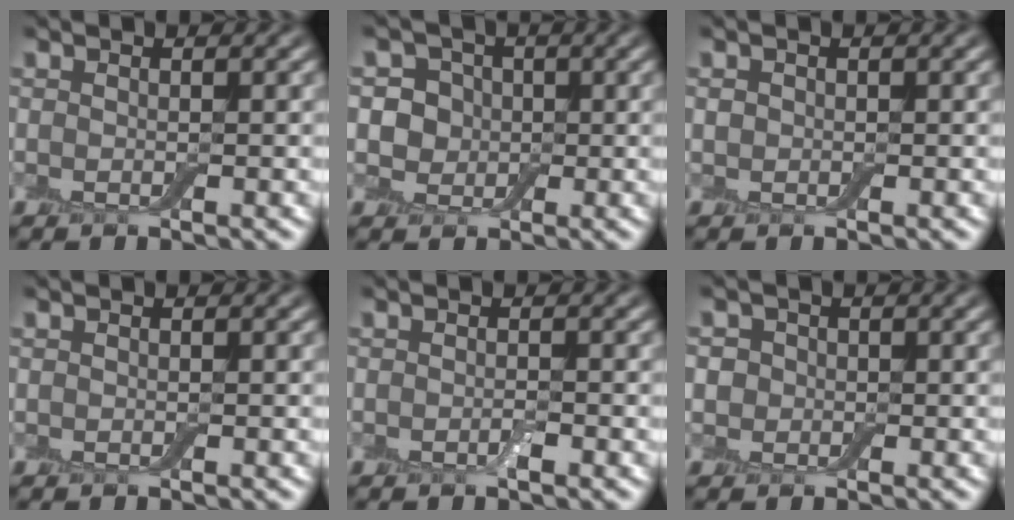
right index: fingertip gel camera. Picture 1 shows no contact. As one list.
[{"total": 3.8, "force": [0.5, 3.5, 1.5], "torque": [-0.007, 0.014, -0.010]}, {"total": 0.5, "force": [0.0, 0.5, 0.1], "torque": [0.000, -0.001, -0.002]}, {"total": 0.0}, {"total": 0.7, "force": [-0.4, 0.2, 0.6], "torque": [-0.013, 0.000, -0.007]}, {"total": 2.7, "force": [0.6, 2.4, 1.0], "torque": [-0.002, 0.015, -0.011]}]